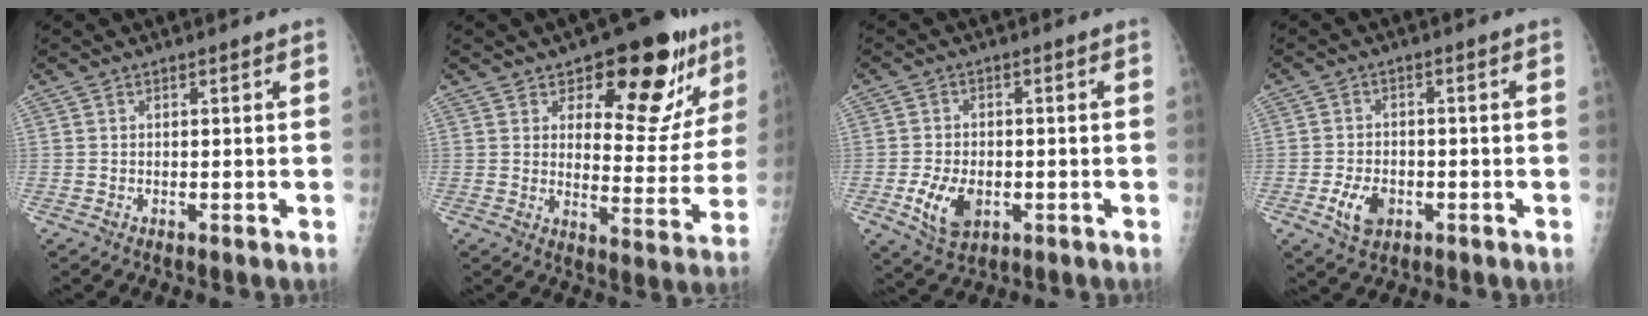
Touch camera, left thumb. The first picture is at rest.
{"total": 17.0, "force": [10.0, 8.1, 11.1], "torque": [-0.077, -0.058, 0.140]}
{"total": 7.6, "force": [-2.4, 4.9, 5.3], "torque": [-0.092, -0.001, -0.034]}
{"total": 5.8, "force": [-2.3, 3.9, 3.5], "torque": [-0.058, 0.005, -0.037]}